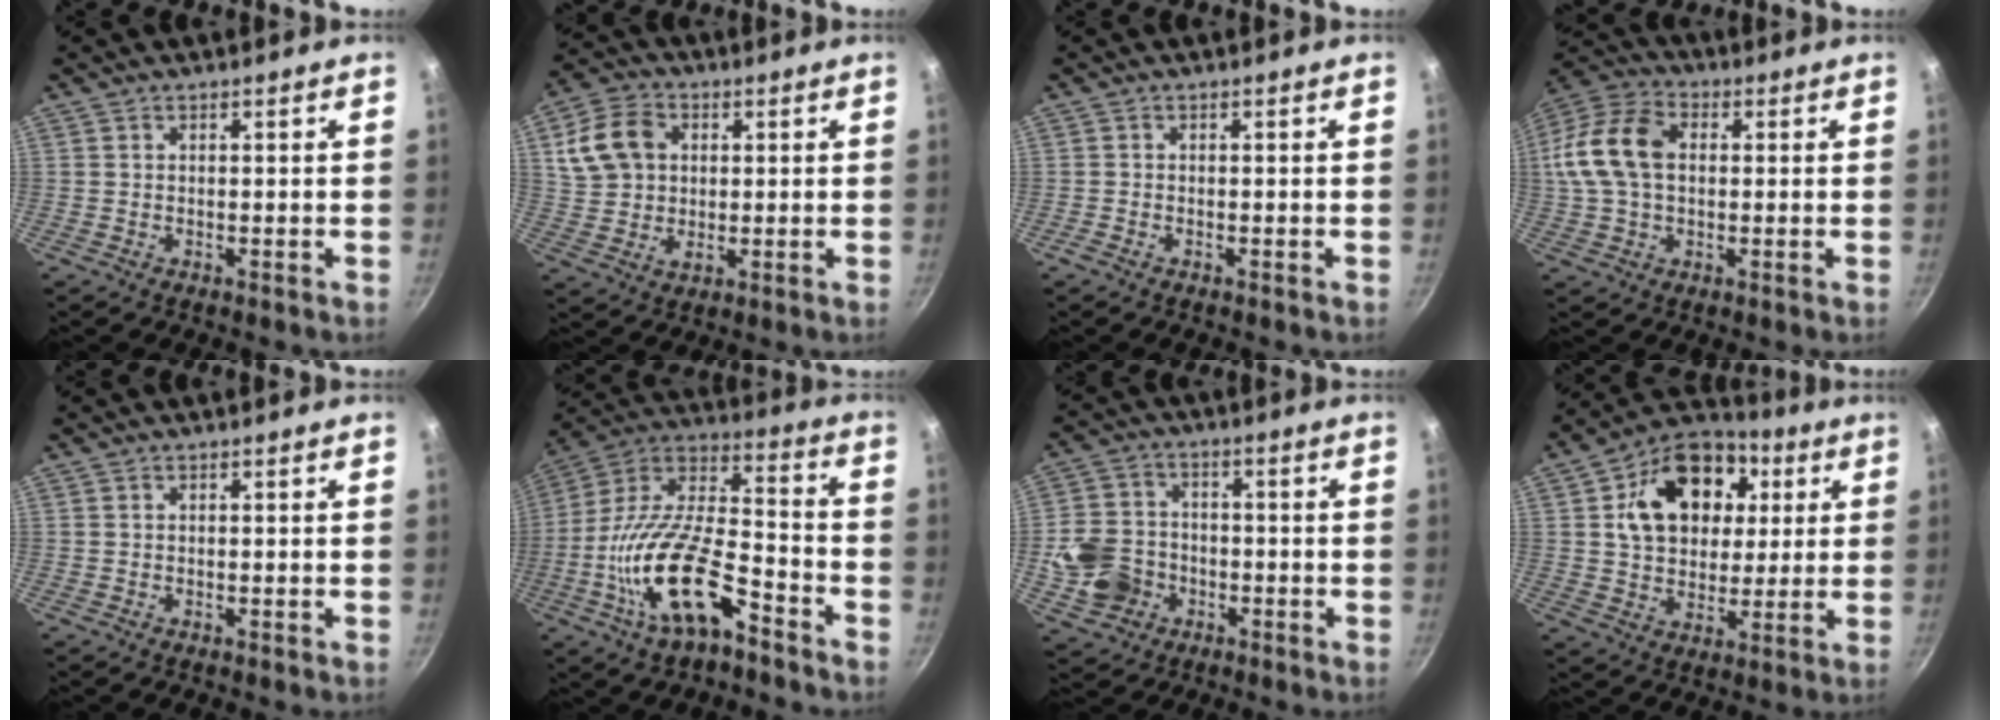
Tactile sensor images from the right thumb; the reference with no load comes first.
{"total": 11.5, "force": [3.0, 8.9, 6.6], "torque": [-0.112, 0.004, 0.050]}
{"total": 0.7, "force": [-0.6, 0.2, 0.3], "torque": [-0.016, 0.004, -0.015]}
{"total": 14.4, "force": [1.5, 9.8, 10.5], "torque": [-0.194, 0.028, 0.014]}
{"total": 0.0}
{"total": 21.0, "force": [-9.5, 8.9, 16.5], "torque": [-0.290, 0.056, -0.188]}
{"total": 10.6, "force": [-2.8, 8.9, 5.1], "torque": [-0.083, 0.024, -0.054]}
{"total": 19.5, "force": [5.1, 14.4, 12.2], "torque": [-0.174, 0.012, 0.076]}